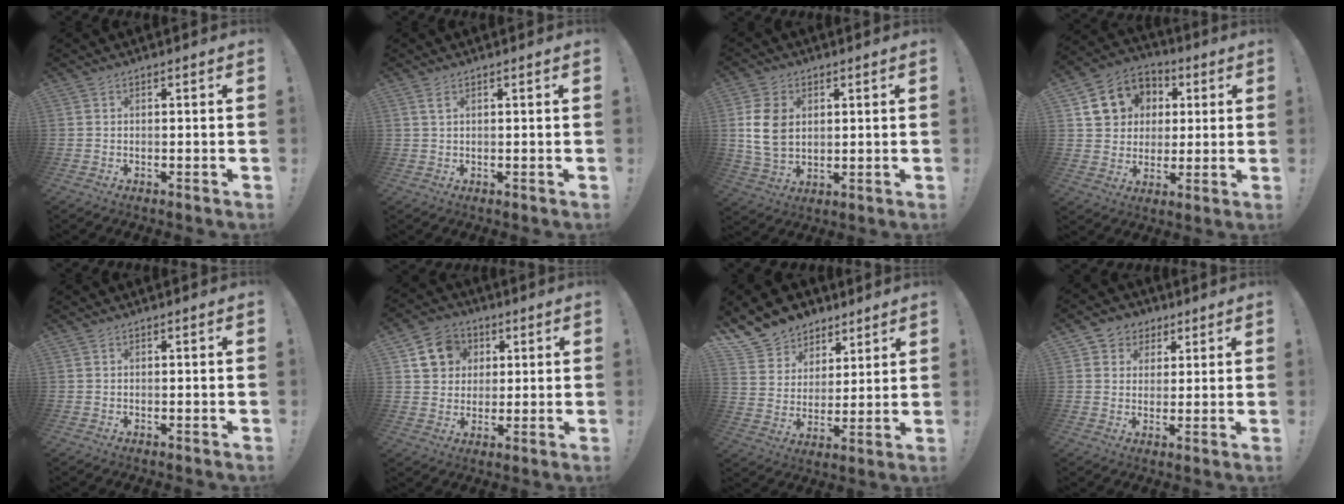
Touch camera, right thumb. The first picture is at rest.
{"total": 1.8, "force": [1.0, 0.8, 1.2], "torque": [-0.018, -0.003, 0.017]}
{"total": 11.3, "force": [2.0, 8.5, 7.2], "torque": [-0.137, 0.002, 0.040]}
{"total": 12.7, "force": [3.3, 11.4, 4.6], "torque": [-0.061, -0.005, 0.077]}
{"total": 0.0}
{"total": 11.4, "force": [4.2, 9.9, 3.8], "torque": [-0.054, -0.011, 0.087]}
{"total": 11.5, "force": [8.1, 8.1, 1.7], "torque": [-0.031, -0.064, 0.158]}
{"total": 6.1, "force": [1.9, 5.7, 0.9], "torque": [-0.004, -0.010, 0.039]}